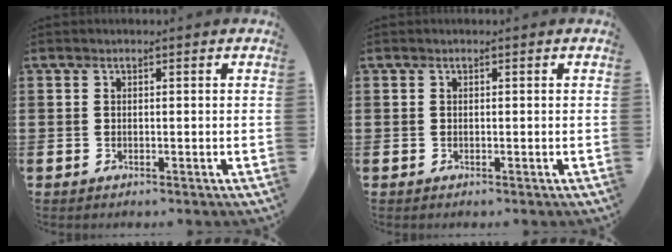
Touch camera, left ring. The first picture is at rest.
{"total": 0.0}